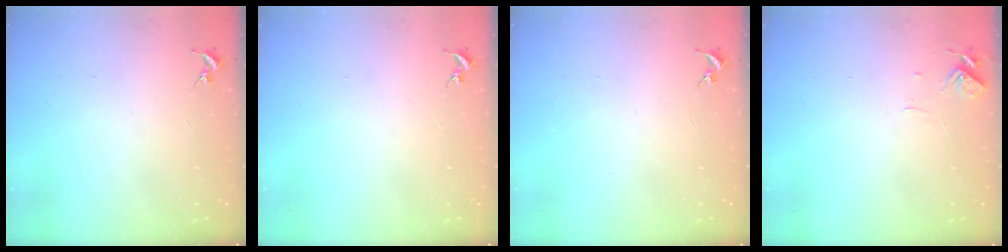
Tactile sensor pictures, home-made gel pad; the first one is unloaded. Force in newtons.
{"total": 0.0}
{"total": 0.0}
{"total": 6.2, "press": 6.2, "slide": 0.5}